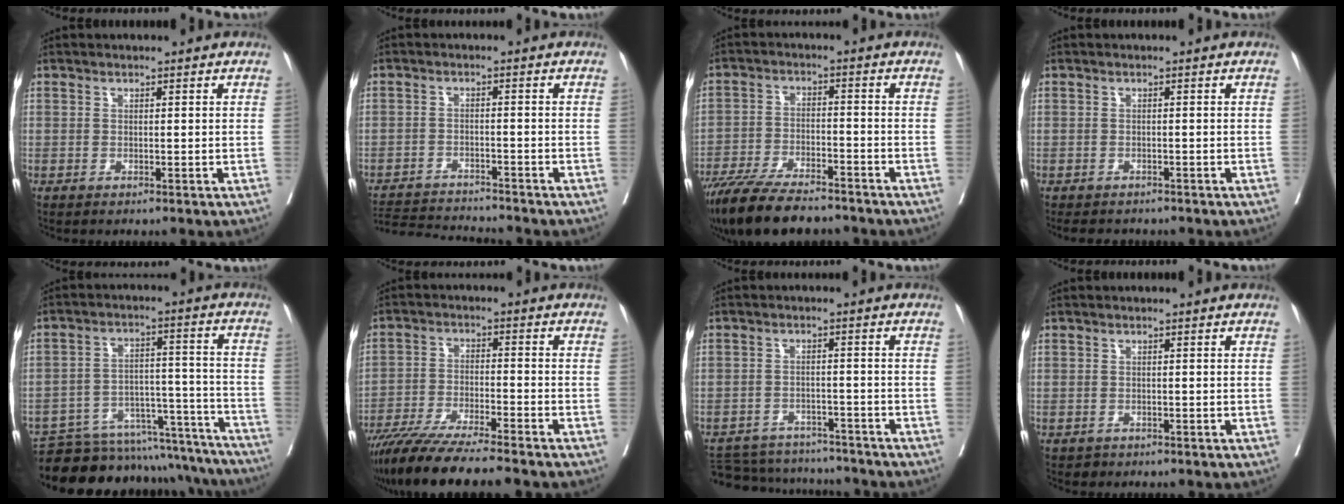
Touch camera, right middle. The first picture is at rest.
{"total": 8.1, "force": [-8.0, -0.4, 1.0], "torque": [-0.017, -0.003, -0.135]}
{"total": 14.5, "force": [-12.4, 2.9, 7.0], "torque": [-0.124, -0.021, -0.200]}
{"total": 4.6, "force": [-4.1, 1.6, 1.2], "torque": [-0.014, -0.004, -0.053]}
{"total": 23.2, "force": [-22.0, 5.7, 4.8], "torque": [-0.051, 0.027, -0.296]}
{"total": 12.5, "force": [-10.7, -0.2, 6.5], "torque": [-0.100, -0.030, -0.177]}
{"total": 11.9, "force": [-11.2, 3.5, 2.1], "torque": [-0.041, 0.009, -0.151]}
{"total": 0.6, "force": [-0.4, 0.4, -0.1], "torque": [-0.004, 0.001, -0.006]}